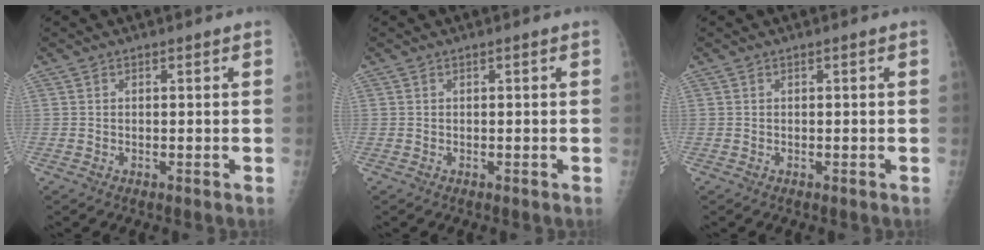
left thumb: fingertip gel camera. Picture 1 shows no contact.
{"total": 0.0}
{"total": 0.0}